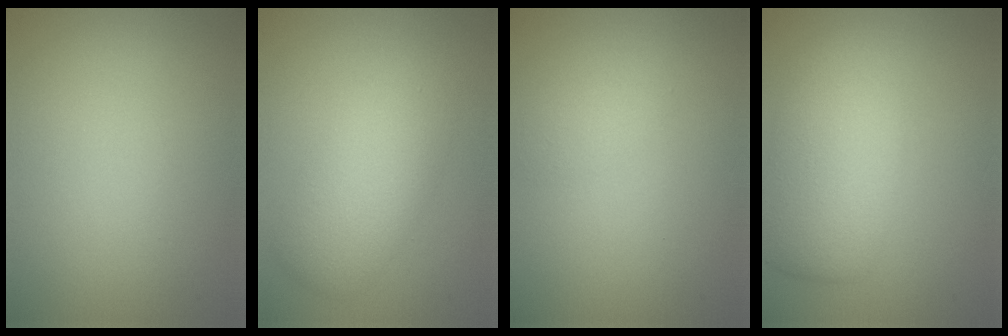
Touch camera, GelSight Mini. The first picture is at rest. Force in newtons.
{"total": 4.5, "press": 4.5, "slide": 0.1}
{"total": 1.1, "press": 1.1, "slide": 0.1}
{"total": 6.0, "press": 6.0, "slide": 0.4}